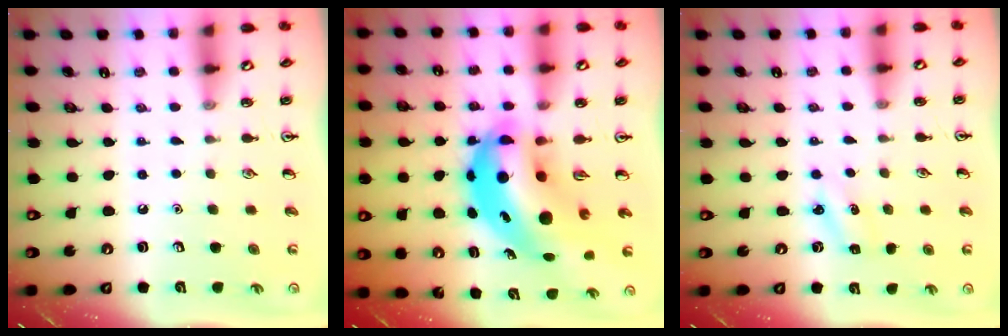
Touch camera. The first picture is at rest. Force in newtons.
{"total": 14.6, "press": 14.1, "slide": 4.1}
{"total": 2.5, "press": 2.3, "slide": 0.8}